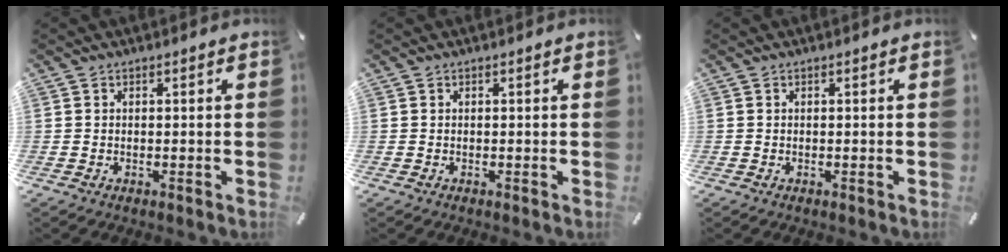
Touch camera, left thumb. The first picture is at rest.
{"total": 0.0}
{"total": 0.0}